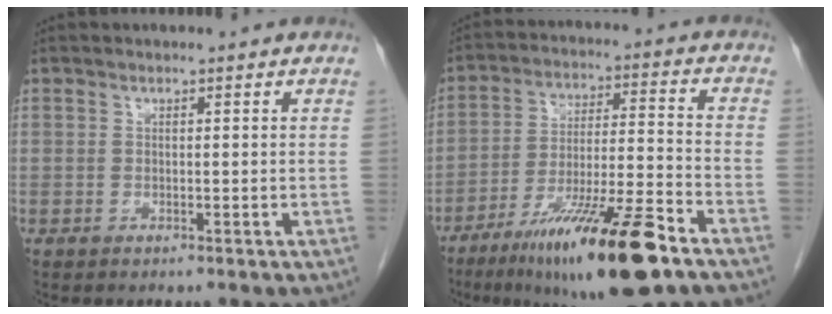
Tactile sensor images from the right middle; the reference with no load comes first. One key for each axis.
{"total": 18.0, "fx": -11.3, "fy": 1.2, "fz": 14.0, "tx": -0.223, "ty": -0.027, "tz": -0.190}